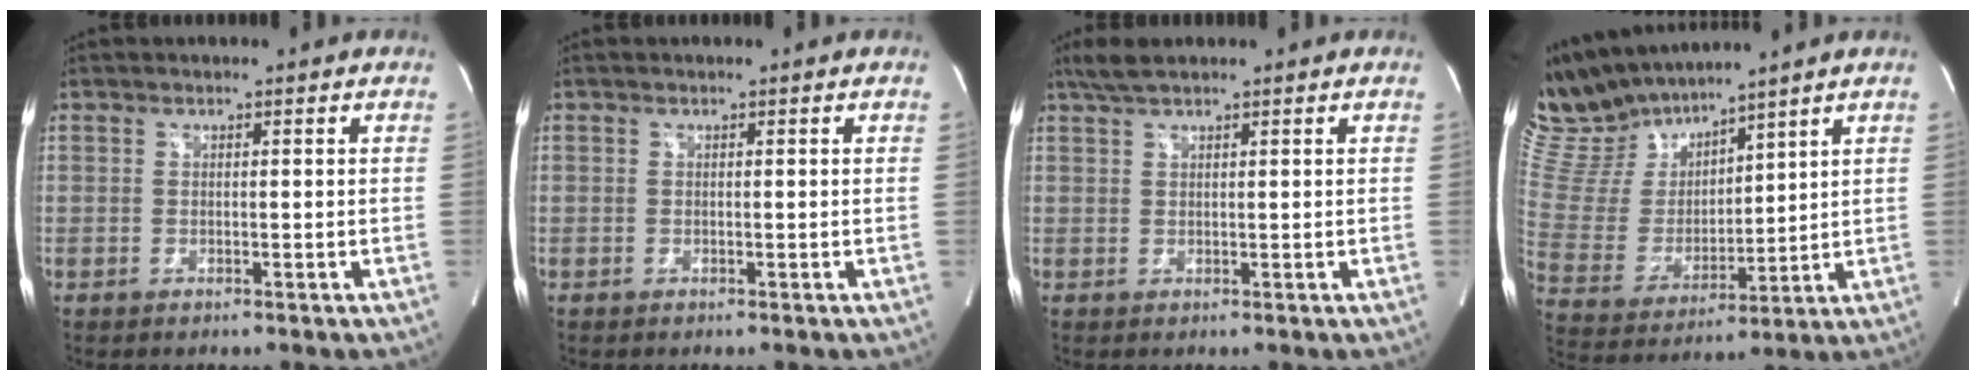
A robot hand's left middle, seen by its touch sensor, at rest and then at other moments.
{"total": 0.0}
{"total": 3.0, "force": [2.5, 0.2, 1.7], "torque": [-0.042, 0.011, 0.052]}
{"total": 13.2, "force": [12.2, 3.4, 3.7], "torque": [-0.098, 0.014, 0.258]}